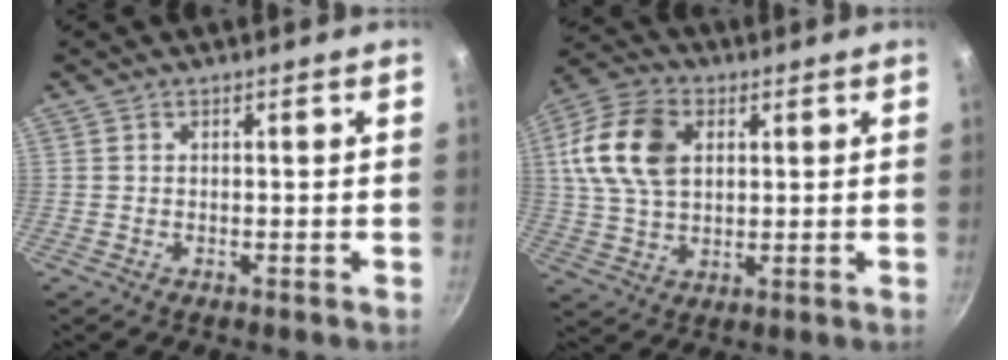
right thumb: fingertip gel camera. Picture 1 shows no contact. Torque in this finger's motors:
{"motor_torque": [-0.22, 1.57, 0.74, -0.54, 0.26]}